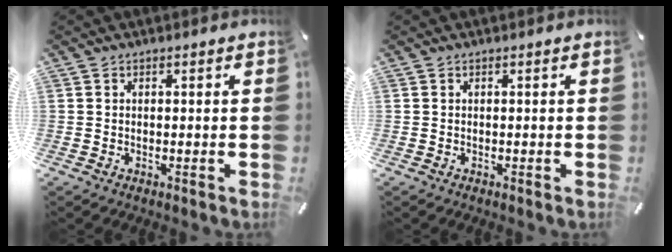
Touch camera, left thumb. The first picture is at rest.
{"total": 0.0}